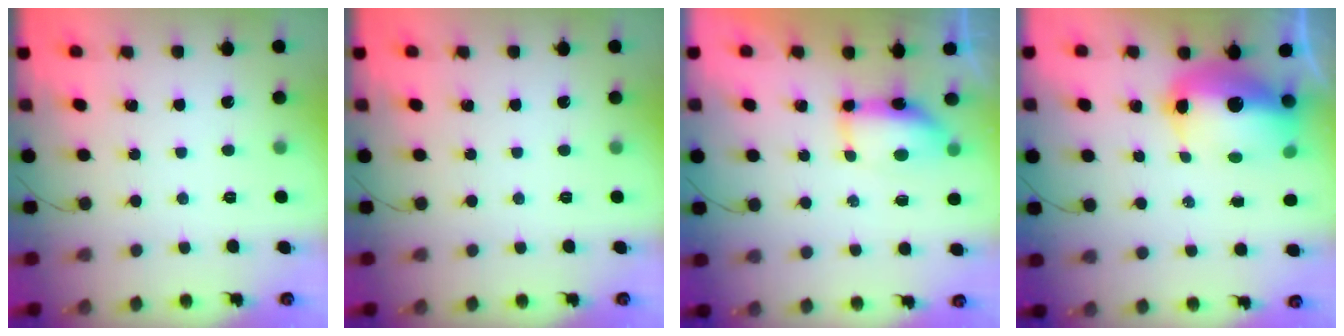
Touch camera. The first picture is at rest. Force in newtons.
{"total": 0.0}
{"total": 13.9, "press": 9.1, "slide": 10.5}
{"total": 11.6, "press": 11.4, "slide": 2.2}